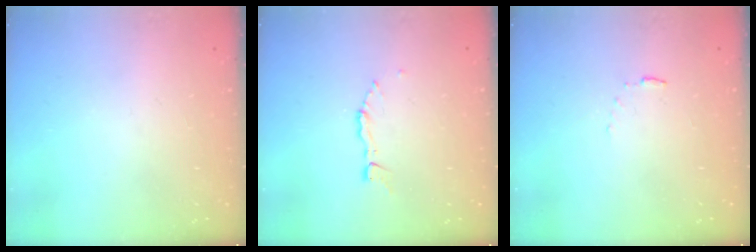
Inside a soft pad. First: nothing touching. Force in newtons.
{"total": 1.9, "press": 1.9, "slide": 0.2}
{"total": 3.0, "press": 3.0, "slide": 0.4}